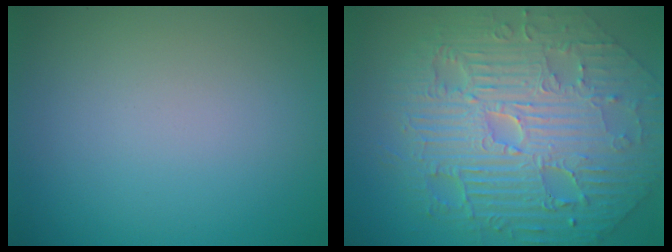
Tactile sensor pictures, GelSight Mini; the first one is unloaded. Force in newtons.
{"total": 11.9, "press": 7.7, "slide": 9.1}